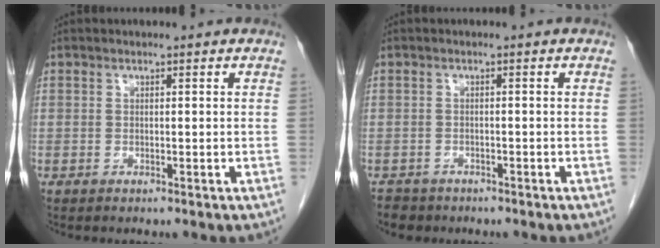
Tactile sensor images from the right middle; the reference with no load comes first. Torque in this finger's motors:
{"motor_torque": [0.29, -0.16, -0.01, 0.00]}